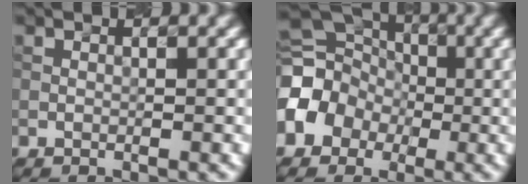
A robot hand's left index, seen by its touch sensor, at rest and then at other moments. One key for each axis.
{"total": 9.0, "fx": -1.7, "fy": 7.8, "fz": 4.1, "tx": -0.068, "ty": -0.001, "tz": -0.064}